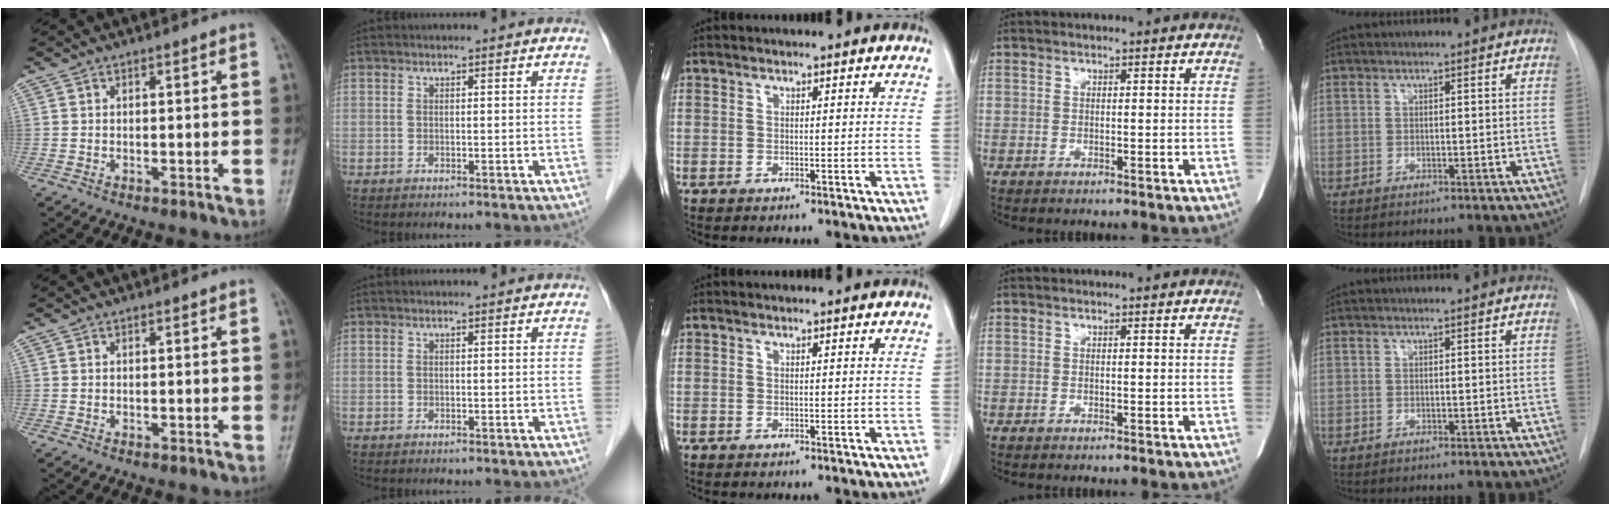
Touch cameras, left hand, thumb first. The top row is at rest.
{}